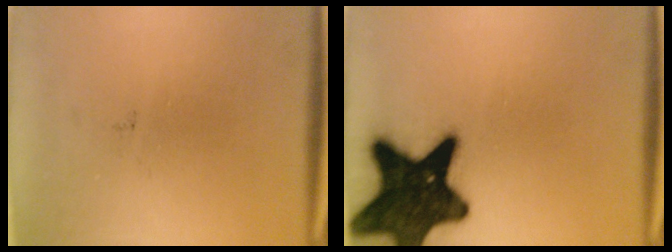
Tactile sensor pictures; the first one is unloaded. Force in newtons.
{"total": 19.1}